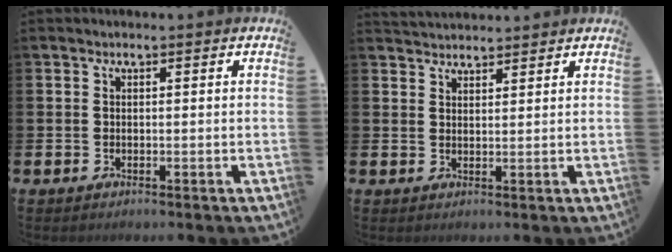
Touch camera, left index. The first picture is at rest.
{"total": 2.7, "force": [2.7, 0.5, -0.1], "torque": [0.010, -0.014, 0.047]}